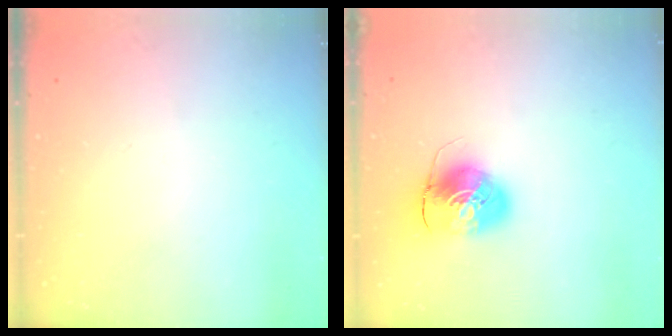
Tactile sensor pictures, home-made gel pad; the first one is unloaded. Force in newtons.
{"total": 9.2, "press": 9.1, "slide": 1.4}